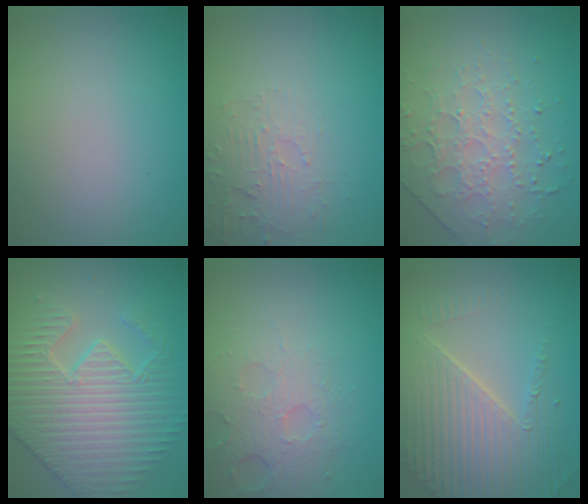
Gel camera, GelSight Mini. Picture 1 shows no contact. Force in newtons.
{"total": 2.8, "press": 2.7, "slide": 0.6}
{"total": 3.8, "press": 3.6, "slide": 1.4}
{"total": 6.6, "press": 5.7, "slide": 3.3}
{"total": 3.7, "press": 3.4, "slide": 1.5}
{"total": 7.6, "press": 5.4, "slide": 5.3}